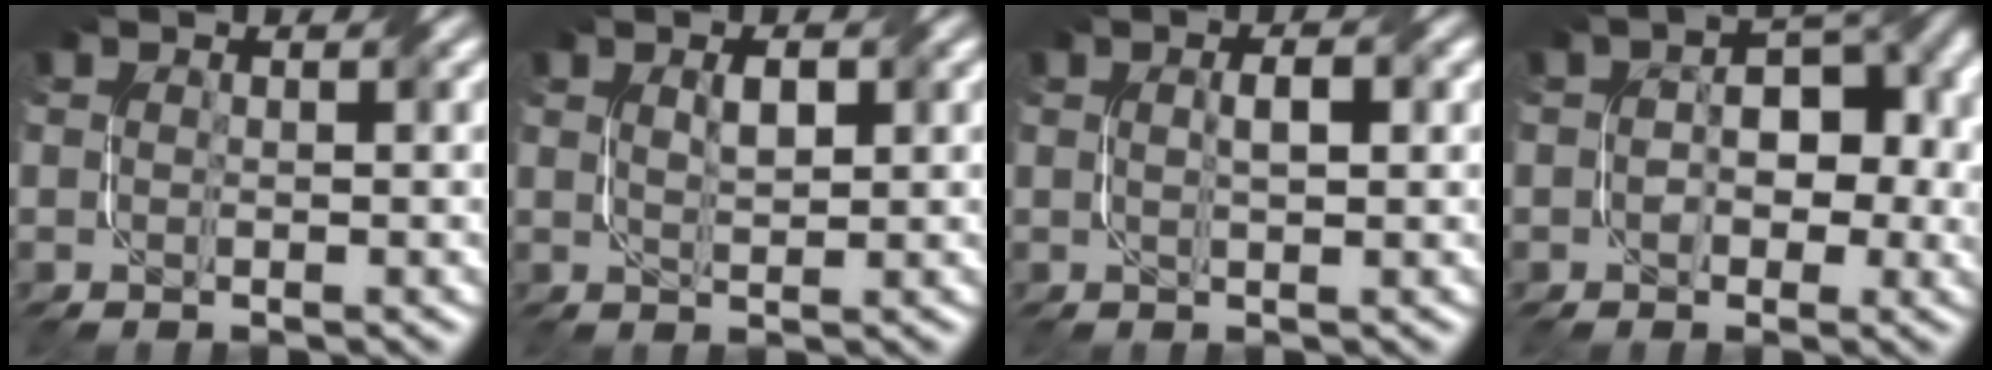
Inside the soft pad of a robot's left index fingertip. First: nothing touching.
{"total": 1.0, "force": [0.7, -0.1, 0.8], "torque": [-0.020, 0.004, 0.016]}
{"total": 1.5, "force": [0.3, -0.2, 1.5], "torque": [-0.028, 0.006, 0.006]}
{"total": 6.7, "force": [-0.9, 4.0, 5.2], "torque": [-0.049, 0.019, -0.014]}